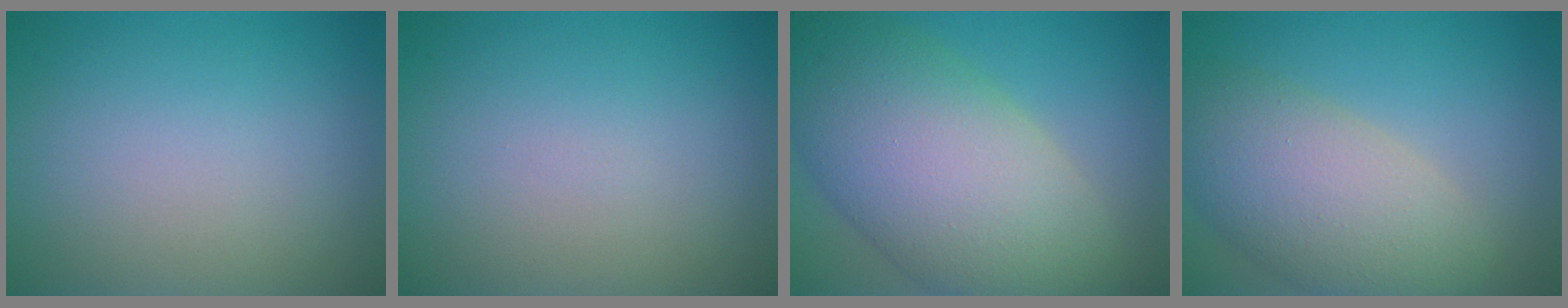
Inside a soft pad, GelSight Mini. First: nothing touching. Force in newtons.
{"total": 0.0}
{"total": 12.9, "press": 12.9, "slide": 0.5}
{"total": 7.6, "press": 7.6, "slide": 0.6}